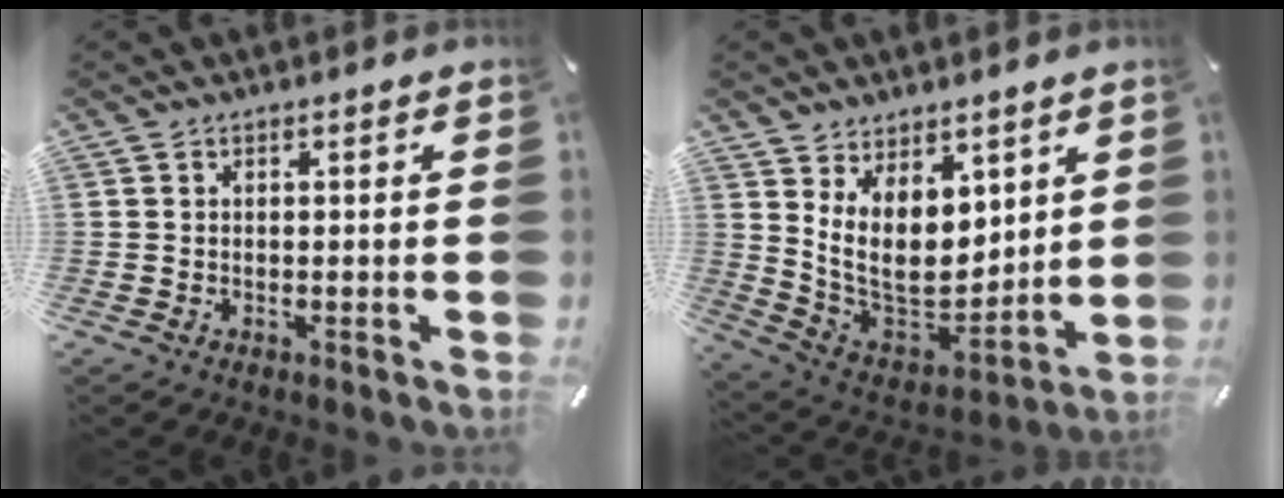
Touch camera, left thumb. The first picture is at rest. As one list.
[{"total": 13.4, "force": [5.4, 9.5, 7.6], "torque": [-0.149, -0.056, 0.110]}]